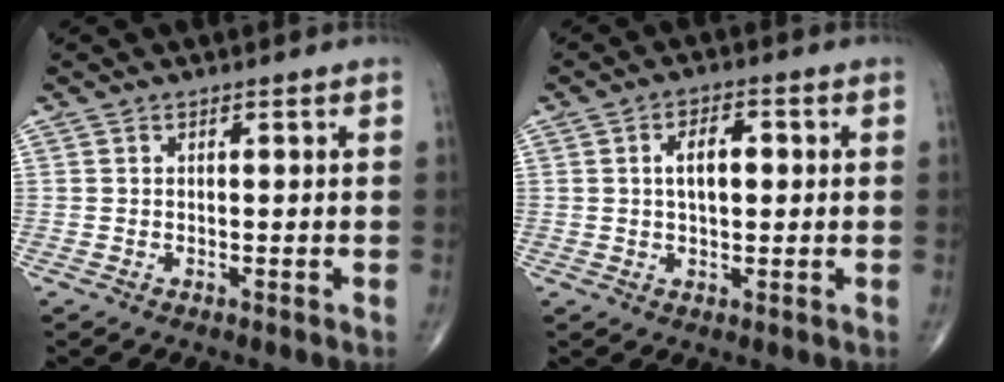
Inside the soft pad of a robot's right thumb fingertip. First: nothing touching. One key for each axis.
{"total": 5.6, "fx": 0.7, "fy": 2.9, "fz": 4.7, "tx": -0.071, "ty": 0.009, "tz": 0.008}